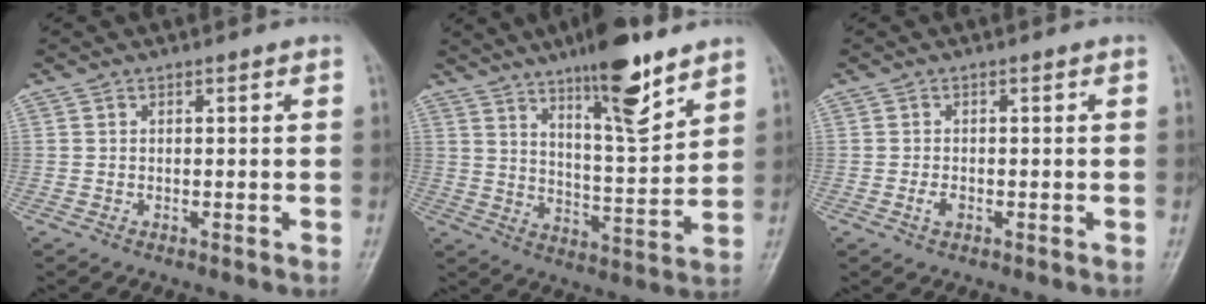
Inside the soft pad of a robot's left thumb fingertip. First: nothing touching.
{"total": 14.3, "force": [9.6, 3.1, 10.1], "torque": [-0.142, -0.061, 0.161]}
{"total": 1.5, "force": [-0.5, 0.8, 1.1], "torque": [-0.020, 0.001, -0.010]}